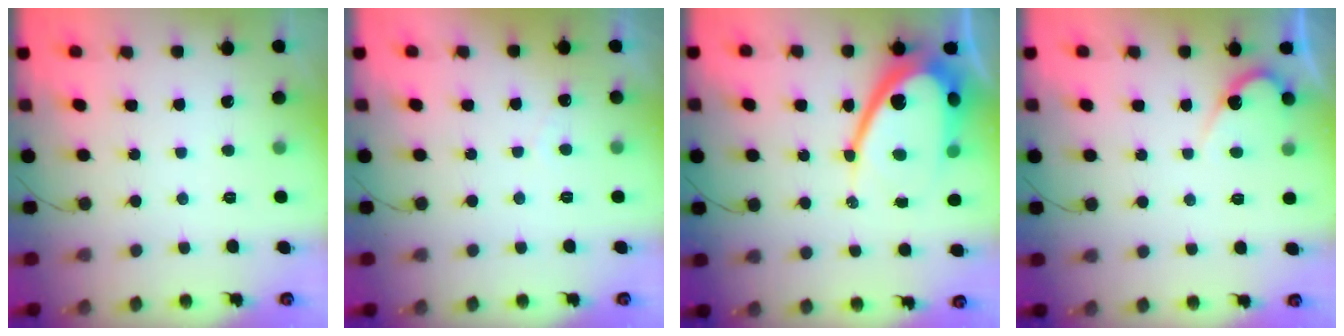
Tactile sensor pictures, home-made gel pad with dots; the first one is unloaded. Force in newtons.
{"total": 2.2, "press": 2.2, "slide": 0.1}
{"total": 17.9, "press": 17.8, "slide": 1.1}
{"total": 5.2, "press": 5.1, "slide": 0.3}